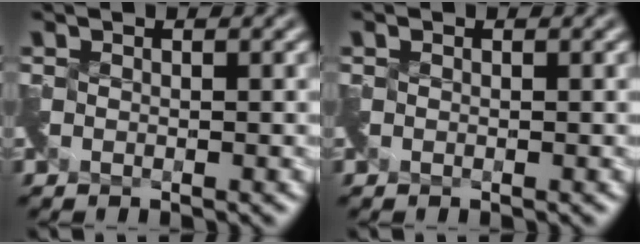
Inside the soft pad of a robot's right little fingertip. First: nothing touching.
{"total": 0.0}